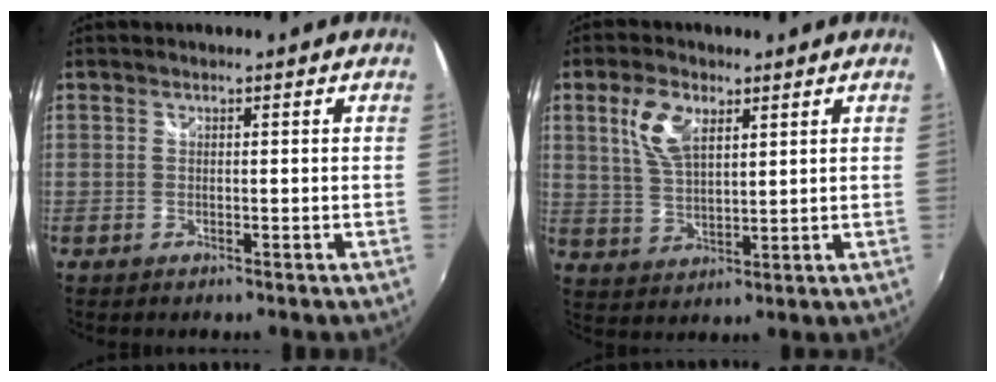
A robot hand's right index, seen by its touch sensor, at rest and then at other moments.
{"total": 7.8, "force": [3.5, 3.9, 5.7], "torque": [-0.116, 0.009, 0.071]}